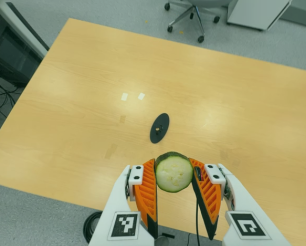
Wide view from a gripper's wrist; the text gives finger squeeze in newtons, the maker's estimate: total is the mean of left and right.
{"total": 12.3, "left": 13.4, "right": 11.1}